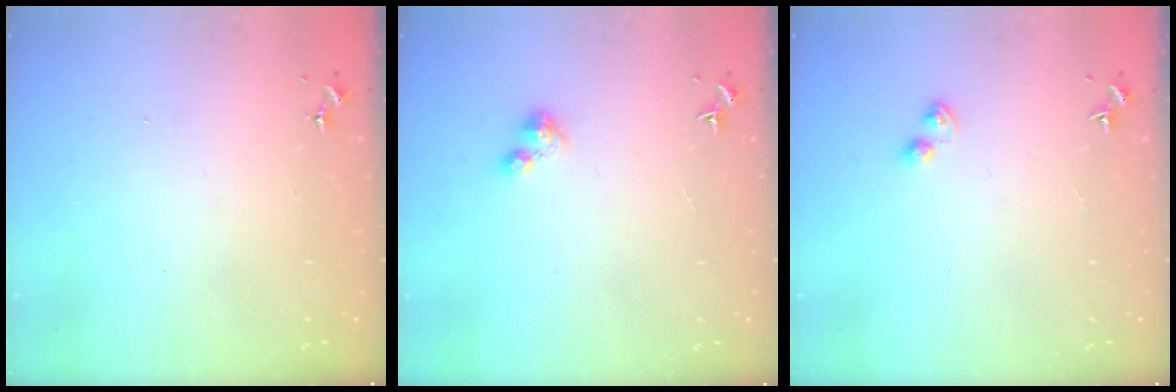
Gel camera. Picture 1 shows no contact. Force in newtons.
{"total": 3.6, "press": 3.6, "slide": 0.4}
{"total": 2.7, "press": 2.7, "slide": 0.4}